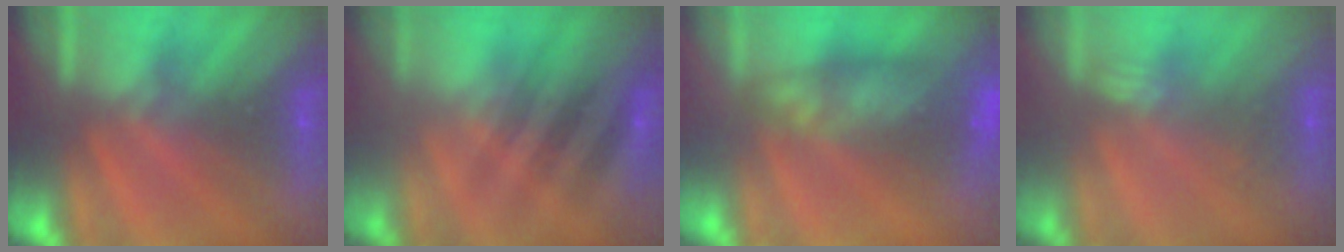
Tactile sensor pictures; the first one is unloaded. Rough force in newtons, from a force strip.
{"total": 2.3}
{"total": 7.2}
{"total": 2.4}